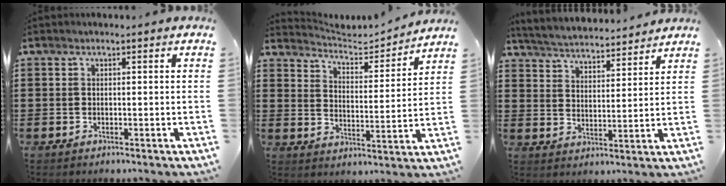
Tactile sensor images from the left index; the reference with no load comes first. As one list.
[{"total": 4.2, "force": [4.2, 0.2, 0.5], "torque": [-0.025, -0.038, 0.065]}, {"total": 4.1, "force": [4.1, 0.0, 0.2], "torque": [-0.027, -0.030, 0.067]}]